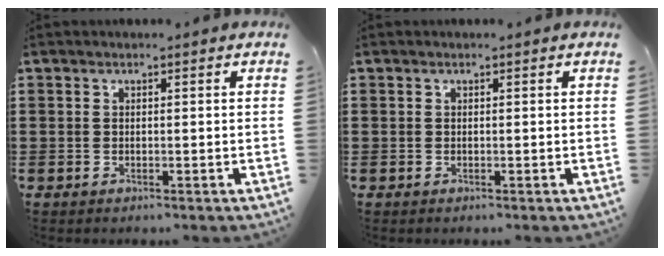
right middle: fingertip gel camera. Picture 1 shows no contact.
{"total": 0.0}